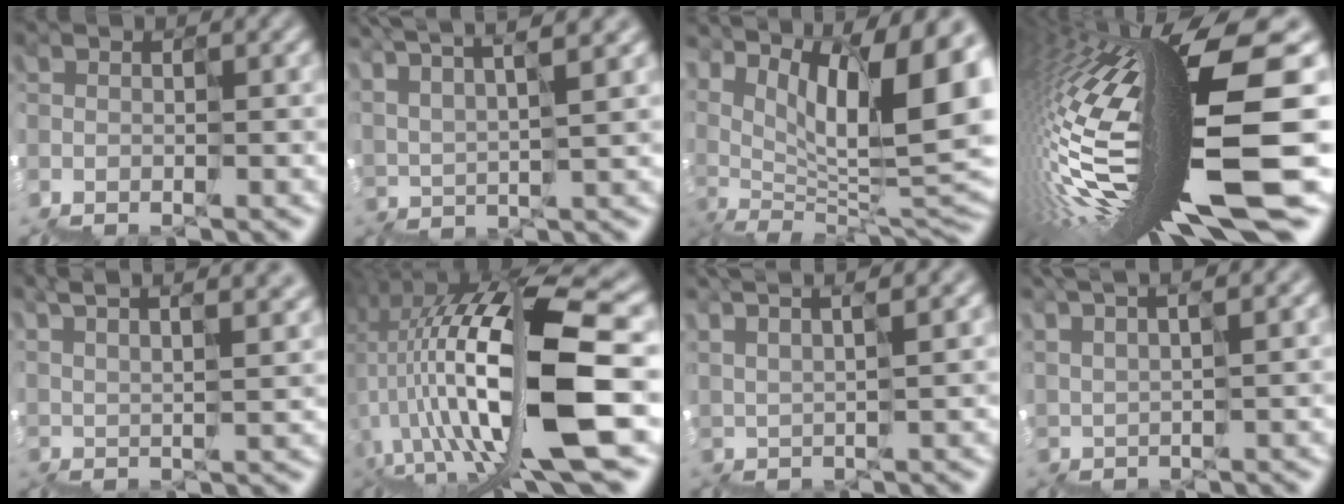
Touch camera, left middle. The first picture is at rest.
{"total": 6.6, "force": [5.4, 0.7, 3.7], "torque": [-0.032, 0.031, 0.089]}
{"total": 11.4, "force": [4.9, 3.2, 9.8], "torque": [-0.127, 0.011, 0.104]}
{"total": 16.4, "force": [-0.4, 2.5, 16.2], "torque": [-0.281, -0.025, 0.023]}
{"total": 9.4, "force": [6.2, 3.0, 6.4], "torque": [-0.048, 0.040, 0.097]}
{"total": 12.4, "force": [0.5, 3.3, 11.9], "torque": [-0.200, 0.024, 0.023]}
{"total": 6.1, "force": [5.0, 1.3, 3.2], "torque": [-0.011, 0.042, 0.072]}
{"total": 5.7, "force": [4.3, 1.5, 3.4], "torque": [-0.011, 0.042, 0.062]}